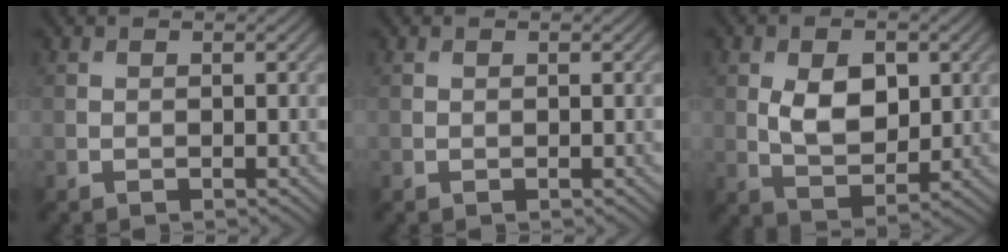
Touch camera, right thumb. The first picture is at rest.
{"total": 0.0}
{"total": 6.8, "force": [1.1, 4.2, 5.3], "torque": [-0.099, -0.004, 0.022]}